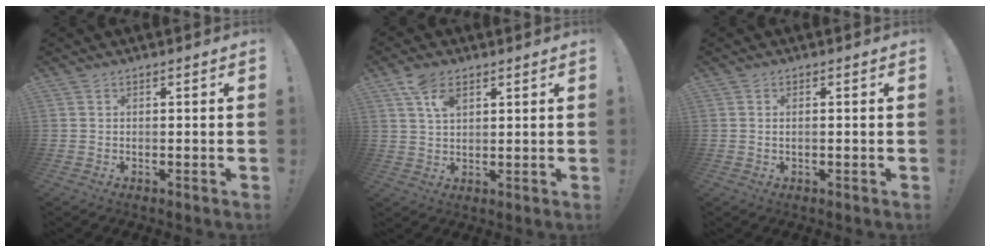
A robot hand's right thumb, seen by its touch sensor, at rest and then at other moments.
{"total": 6.6, "force": [3.7, 3.5, 4.2], "torque": [-0.067, -0.014, 0.068]}
{"total": 0.8, "force": [0.2, 0.2, 0.8], "torque": [-0.007, -0.001, 0.003]}